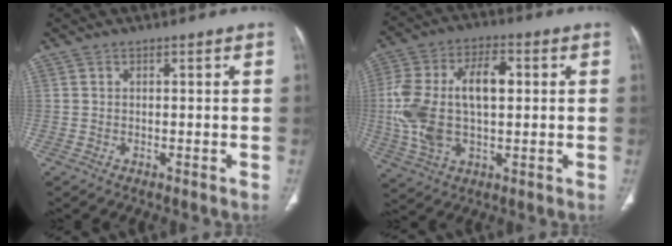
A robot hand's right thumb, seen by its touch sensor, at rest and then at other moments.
{"total": 17.1, "force": [1.0, 9.2, 14.3], "torque": [-0.296, 0.023, 0.021]}